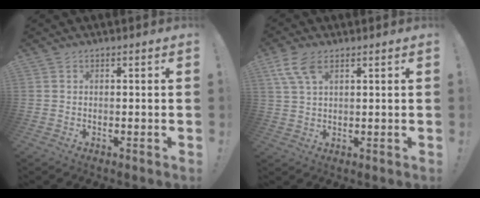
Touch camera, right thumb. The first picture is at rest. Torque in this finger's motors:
{"motor_torque": [-0.09, 0.15, 0.17, -0.12, 0.00]}